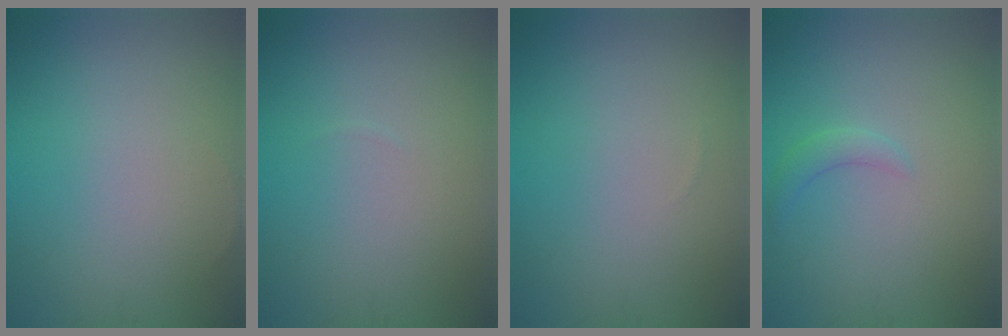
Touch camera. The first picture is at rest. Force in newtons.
{"total": 0.0}
{"total": 0.0}
{"total": 1.3, "press": 1.3, "slide": 0.1}